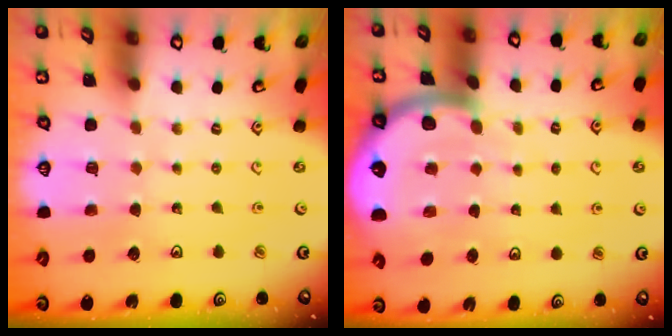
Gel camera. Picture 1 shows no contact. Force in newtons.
{"total": 5.4, "press": 5.4, "slide": 0.9}